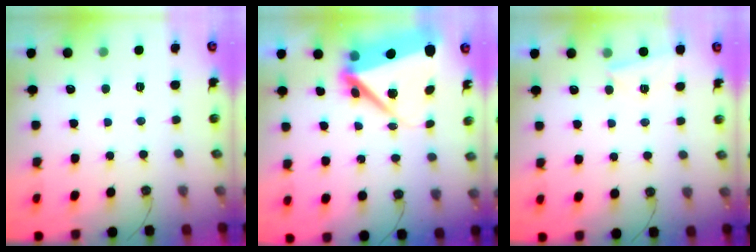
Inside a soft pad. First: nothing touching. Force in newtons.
{"total": 10.8, "press": 10.6, "slide": 1.7}
{"total": 2.6, "press": 2.5, "slide": 0.3}